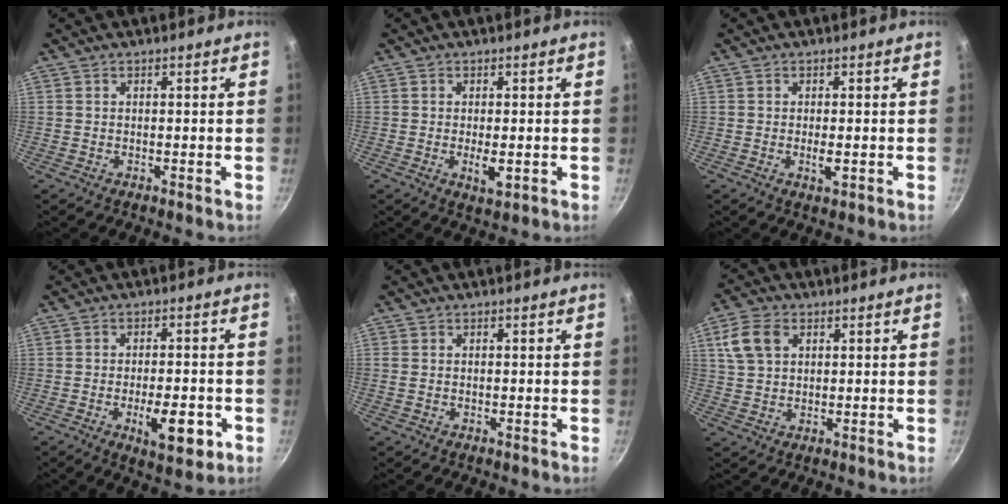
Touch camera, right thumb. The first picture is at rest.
{"total": 3.0, "force": [-0.5, 1.1, 2.7], "torque": [-0.047, -0.005, -0.007]}
{"total": 2.0, "force": [-0.4, 0.7, 1.8], "torque": [-0.037, -0.004, -0.005]}
{"total": 8.7, "force": [-3.1, 3.4, 7.4], "torque": [-0.104, 0.004, -0.041]}
{"total": 1.0, "force": [-0.1, 0.7, 0.7], "torque": [-0.022, -0.001, 0.000]}
{"total": 7.4, "force": [2.7, 5.0, 4.7], "torque": [-0.089, 0.004, 0.052]}